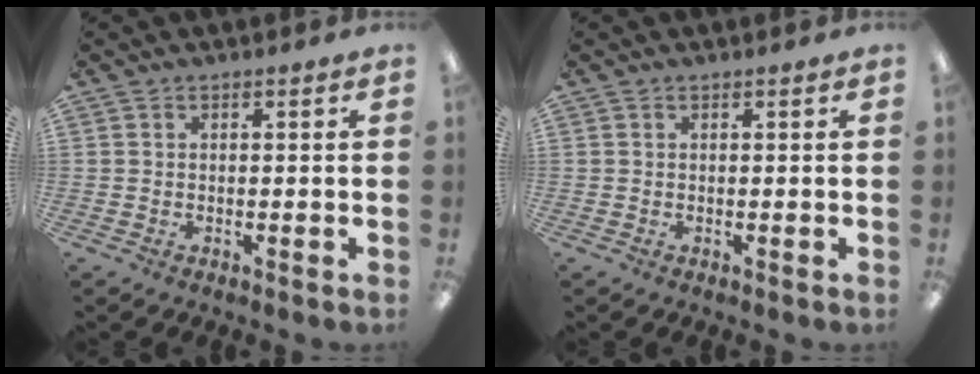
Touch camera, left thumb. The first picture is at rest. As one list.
[{"total": 0.0}]